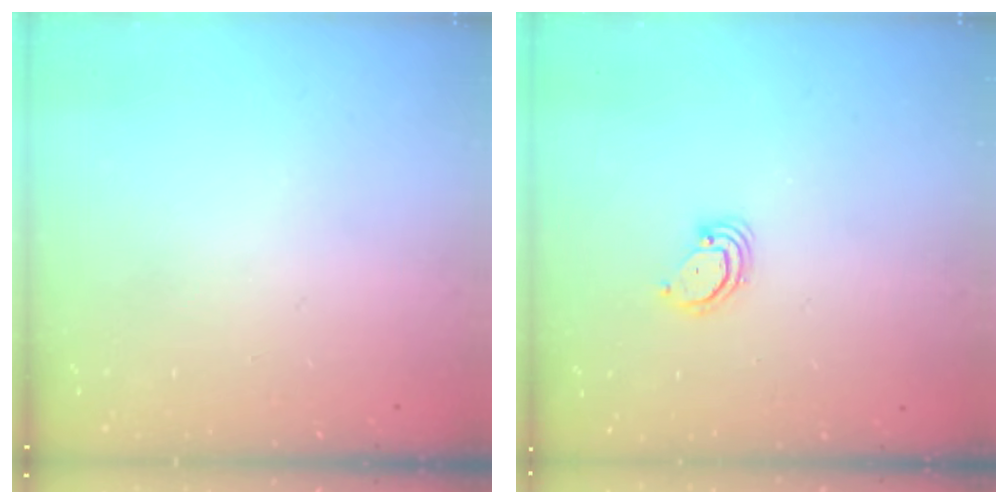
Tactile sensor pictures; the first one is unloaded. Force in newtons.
{"total": 2.8, "press": 2.8, "slide": 0.3}